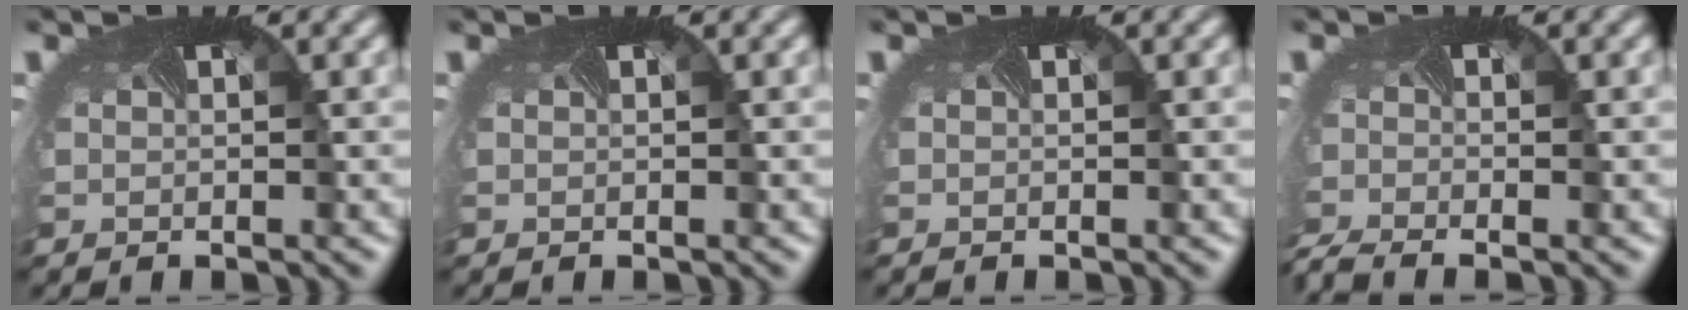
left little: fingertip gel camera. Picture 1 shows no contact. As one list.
[{"total": 0.0}, {"total": 0.0}, {"total": 3.0, "force": [-2.8, 0.3, 1.0], "torque": [-0.031, -0.021, -0.062]}]